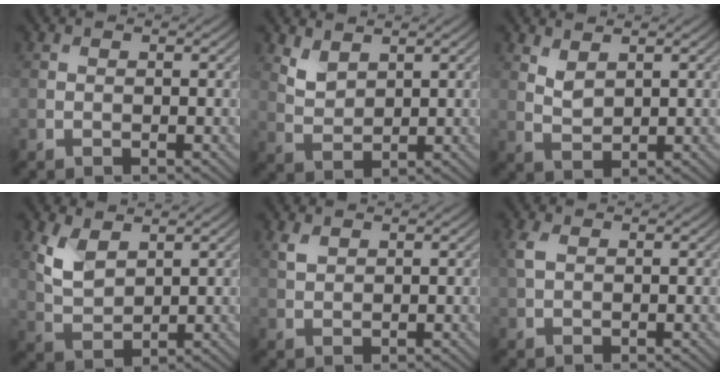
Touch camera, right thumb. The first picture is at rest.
{"total": 3.1, "force": [2.2, 1.5, 1.5], "torque": [-0.042, -0.006, 0.053]}
{"total": 2.4, "force": [1.8, 1.0, 1.4], "torque": [-0.037, -0.004, 0.042]}
{"total": 4.9, "force": [2.5, 2.7, 3.3], "torque": [-0.086, -0.004, 0.056]}
{"total": 1.6, "force": [1.1, 0.8, 0.9], "torque": [-0.026, 0.000, 0.026]}
{"total": 2.0, "force": [0.7, 1.2, 1.5], "torque": [-0.046, 0.005, 0.013]}